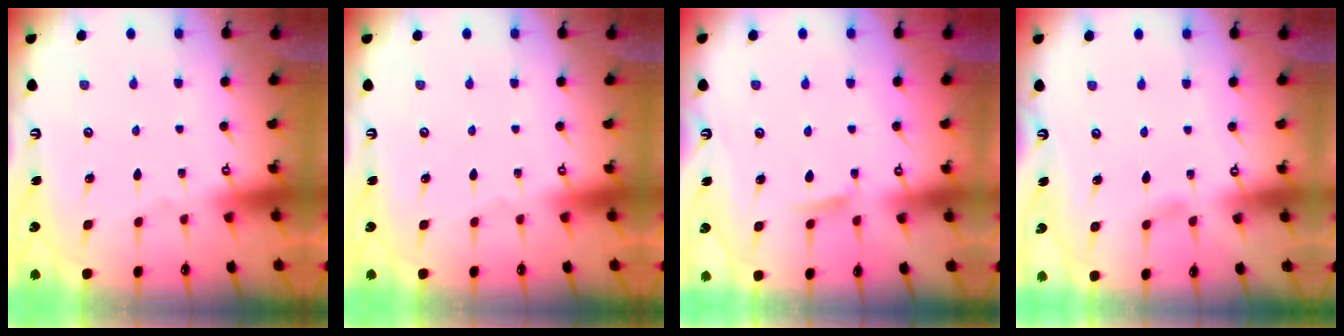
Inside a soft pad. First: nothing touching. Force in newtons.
{"total": 0.0}
{"total": 5.3, "press": 5.2, "slide": 0.7}
{"total": 4.0, "press": 4.0, "slide": 0.5}